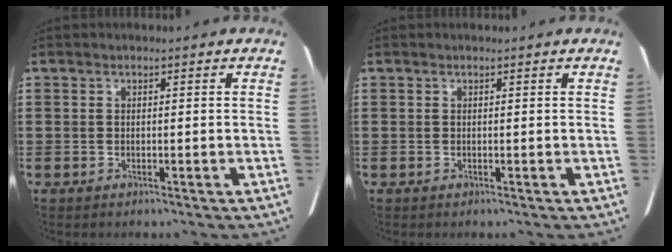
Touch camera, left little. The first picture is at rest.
{"total": 0.0}